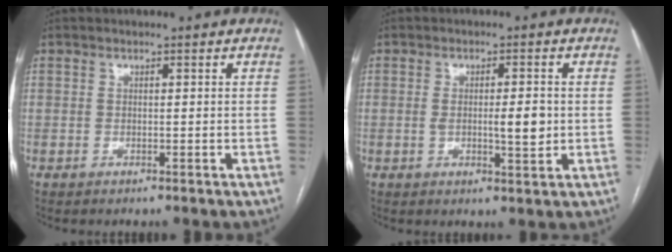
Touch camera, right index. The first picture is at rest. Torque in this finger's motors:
{"motor_torque": [1.00, -0.02, 0.43, 0.09]}